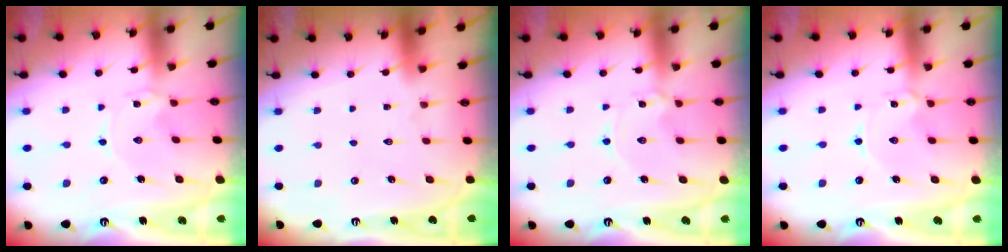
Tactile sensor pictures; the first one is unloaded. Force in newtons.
{"total": 1.6, "press": 1.6, "slide": 0.1}
{"total": 1.2, "press": 1.2, "slide": 0.2}
{"total": 1.7, "press": 1.7, "slide": 0.2}